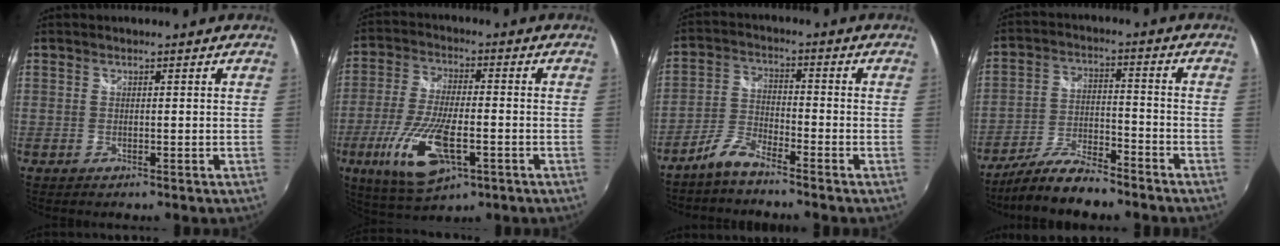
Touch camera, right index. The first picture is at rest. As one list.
[{"total": 14.6, "force": [-5.3, 5.3, 12.6], "torque": [-0.265, -0.024, -0.096]}, {"total": 5.2, "force": [-4.4, 1.0, 2.4], "torque": [-0.059, 0.008, -0.095]}, {"total": 11.7, "force": [-9.9, 2.4, 5.7], "torque": [-0.130, -0.008, -0.178]}]